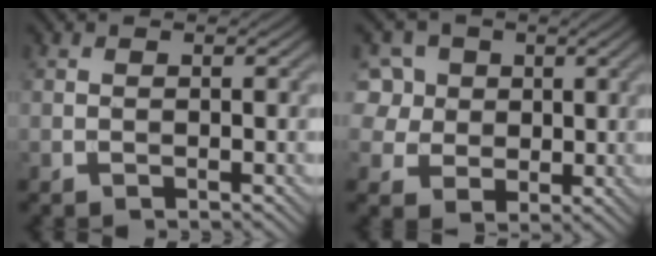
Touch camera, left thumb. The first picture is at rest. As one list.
[{"total": 8.4, "force": [2.7, 7.3, 3.1], "torque": [-0.113, 0.012, 0.053]}]